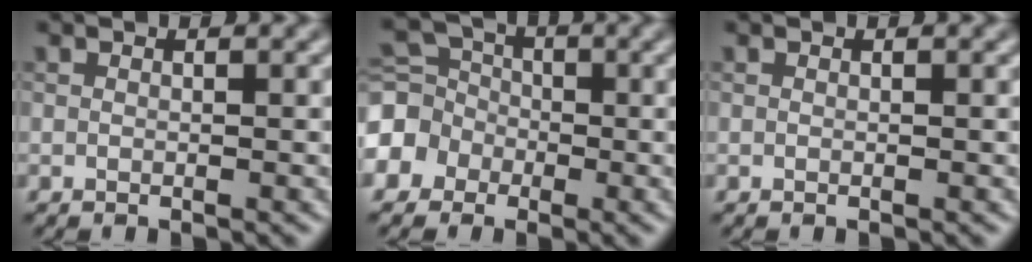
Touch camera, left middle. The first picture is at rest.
{"total": 5.0, "force": [-1.5, 4.5, 1.7], "torque": [-0.019, 0.015, -0.051]}
{"total": 0.0}